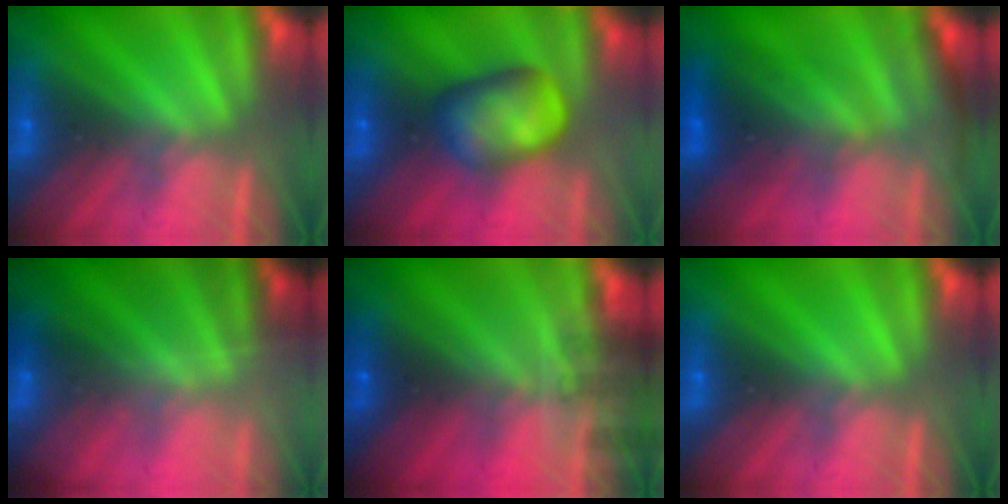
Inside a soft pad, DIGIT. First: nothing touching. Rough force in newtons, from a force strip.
{"total": 8.0}
{"total": 2.4}
{"total": 1.8}
{"total": 7.4}
{"total": 0.0}